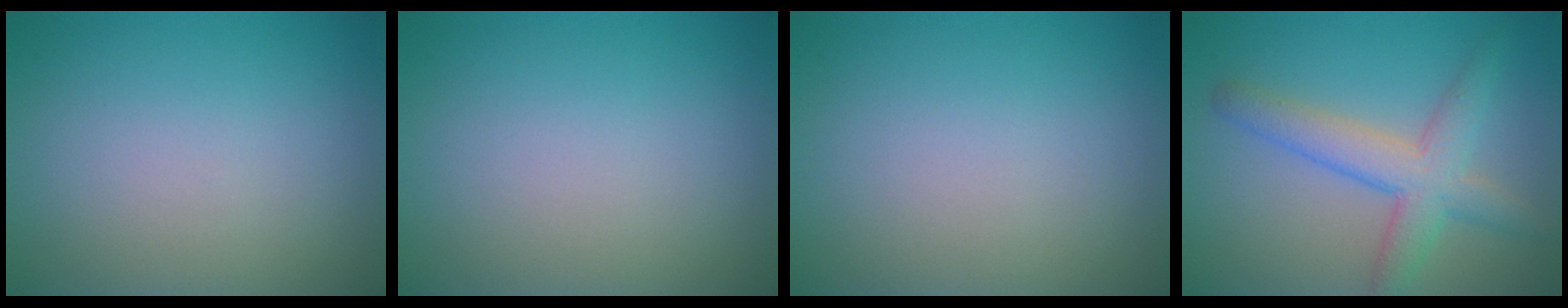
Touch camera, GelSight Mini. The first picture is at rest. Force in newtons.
{"total": 0.0}
{"total": 0.0}
{"total": 4.6, "press": 4.6, "slide": 0.1}